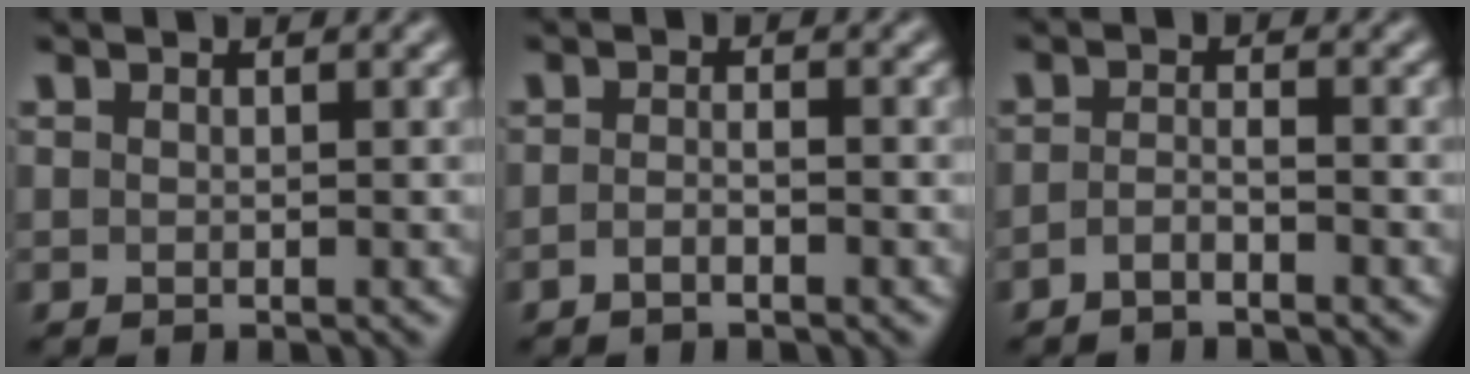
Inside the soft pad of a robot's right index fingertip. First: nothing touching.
{"total": 1.6, "force": [-1.4, -0.3, 0.7], "torque": [-0.008, -0.003, -0.027]}
{"total": 2.1, "force": [-2.0, -0.2, 0.7], "torque": [-0.008, -0.008, -0.033]}